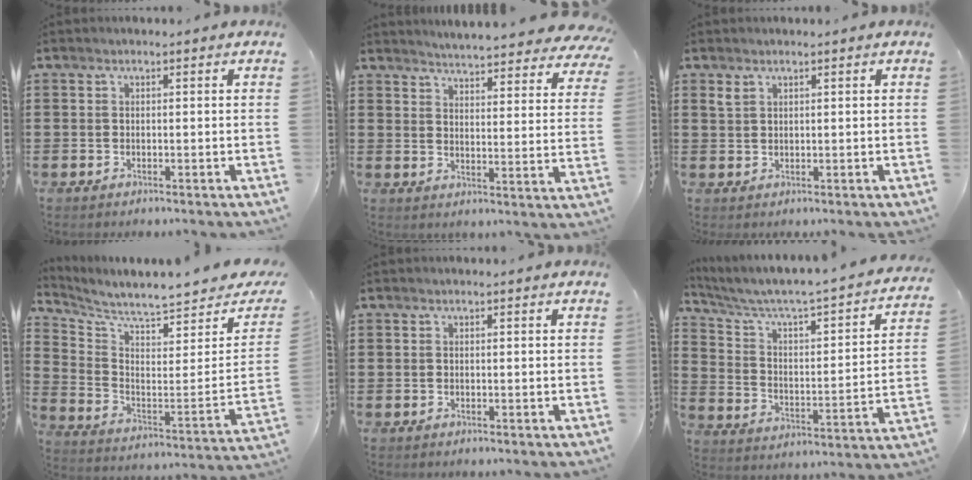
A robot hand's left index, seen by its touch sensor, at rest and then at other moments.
{"total": 4.6, "force": [4.5, -0.6, 0.8], "torque": [-0.038, -0.034, 0.078]}
{"total": 1.4, "force": [1.0, 0.8, 0.6], "torque": [-0.016, 0.002, 0.021]}
{"total": 5.7, "force": [5.2, -0.6, 2.3], "torque": [-0.064, -0.065, 0.082]}
{"total": 0.0}
{"total": 2.9, "force": [2.0, 0.6, 2.0], "torque": [-0.056, -0.032, 0.018]}